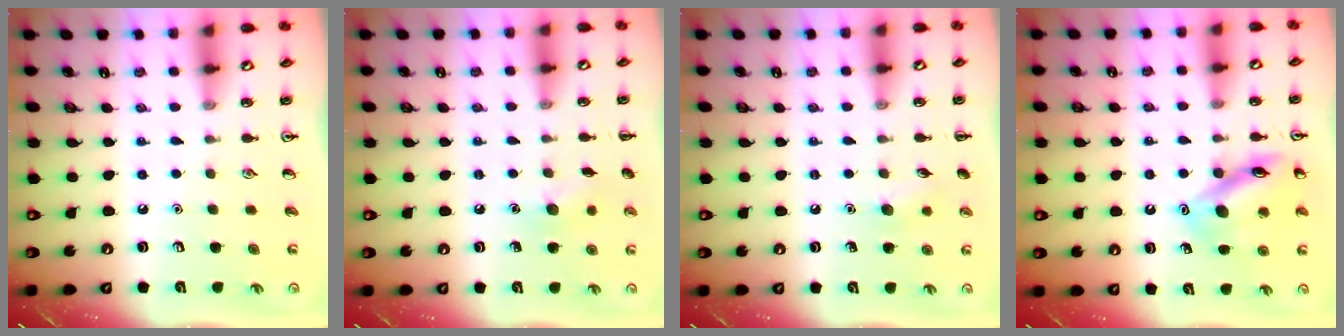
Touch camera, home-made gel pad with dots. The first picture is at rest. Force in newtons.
{"total": 7.4, "press": 7.1, "slide": 1.9}
{"total": 6.3, "press": 6.1, "slide": 1.6}
{"total": 13.4, "press": 13.3, "slide": 1.1}